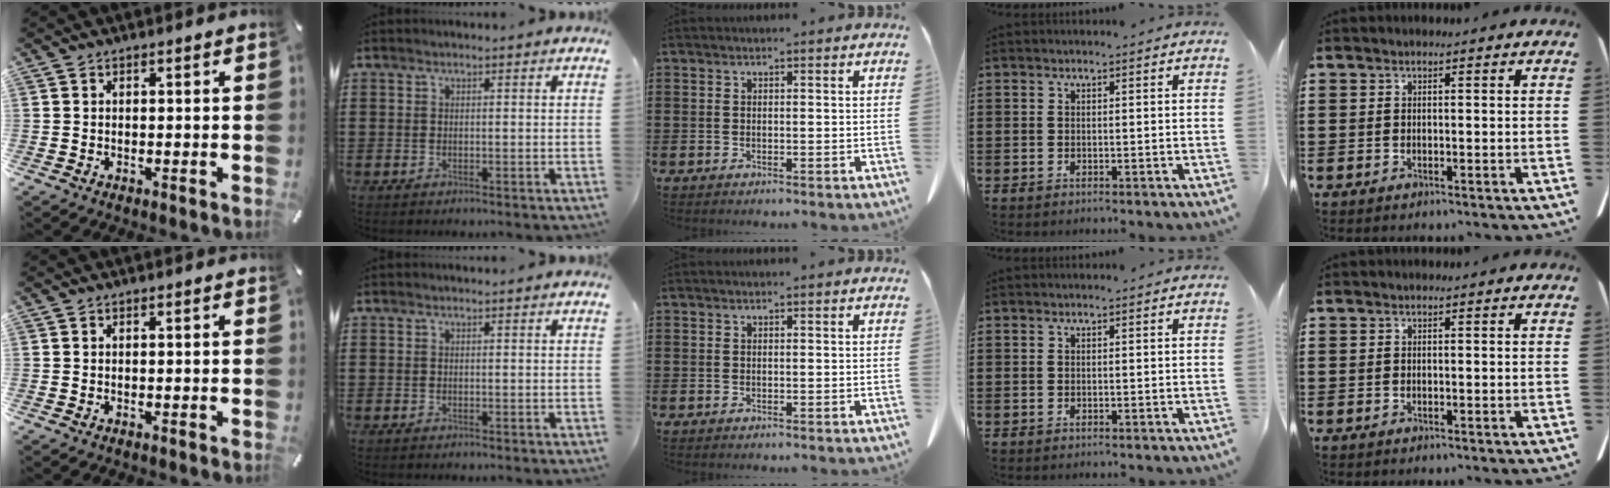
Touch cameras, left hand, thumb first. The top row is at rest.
{}